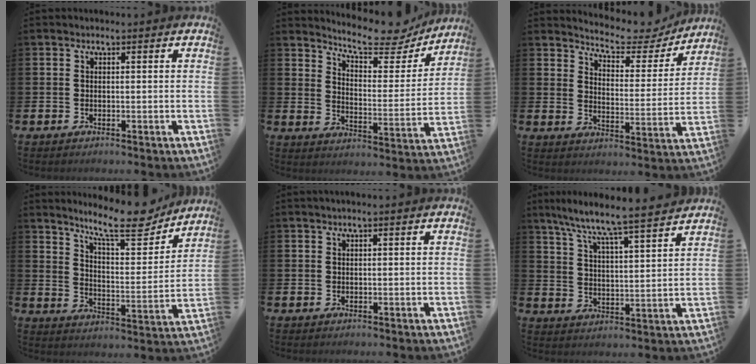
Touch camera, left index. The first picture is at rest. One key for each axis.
{"total": 8.9, "fx": 8.3, "fy": 1.8, "fz": 2.5, "tx": -0.054, "ty": -0.066, "tz": 0.142}
{"total": 6.1, "fx": 5.8, "fy": 1.6, "fz": 1.2, "tx": -0.040, "ty": -0.050, "tz": 0.094}
{"total": 11.9, "fx": 10.3, "fy": 2.5, "fz": 5.4, "tx": -0.100, "ty": -0.065, "tz": 0.175}
{"total": 0.6, "fx": 0.3, "fy": 0.0, "fz": 0.5, "tx": -0.016, "ty": 0.005, "tz": 0.007}
{"total": 7.6, "fx": 7.3, "fy": -0.3, "fz": 2.3, "tx": -0.073, "ty": -0.061, "tz": 0.123}